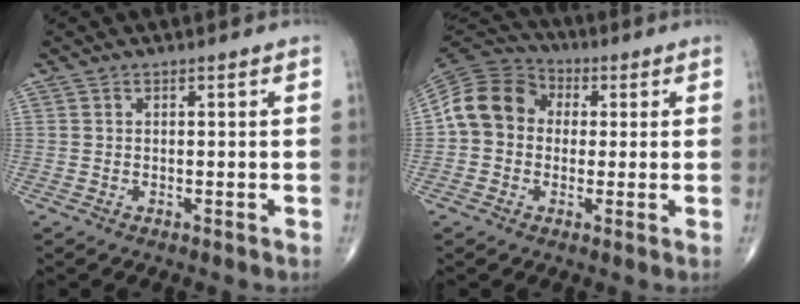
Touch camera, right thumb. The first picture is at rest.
{"total": 11.8, "force": [0.8, 10.0, 6.2], "torque": [-0.101, 0.033, 0.001]}